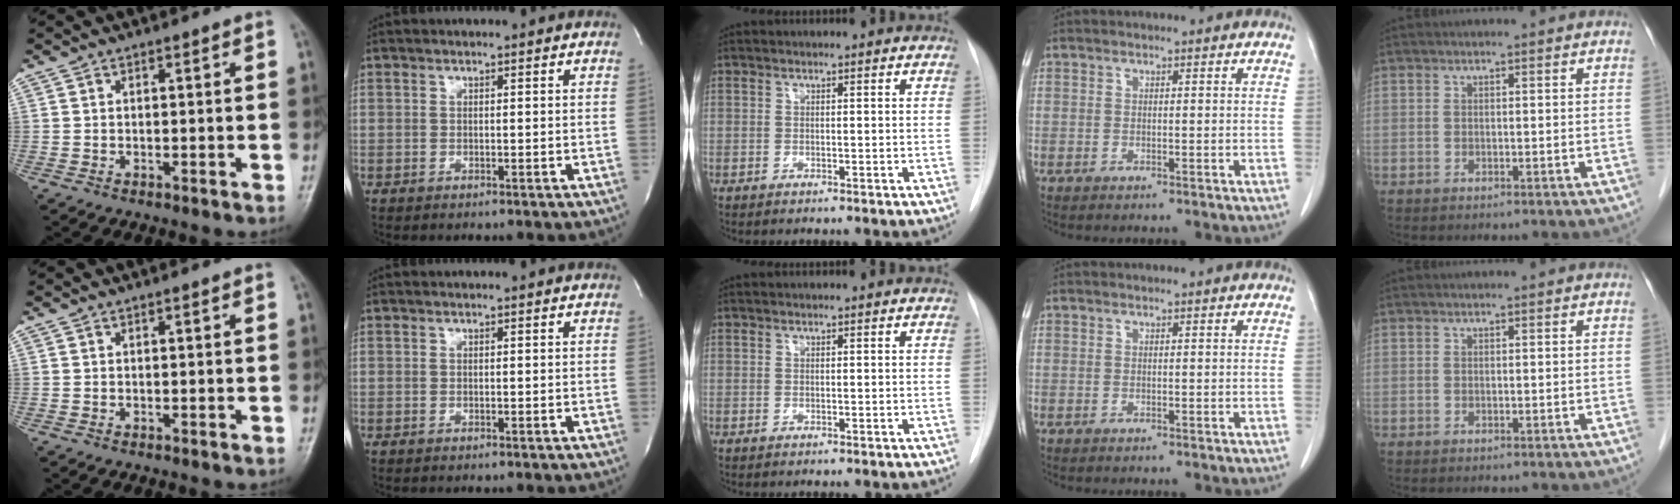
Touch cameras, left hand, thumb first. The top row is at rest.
{}